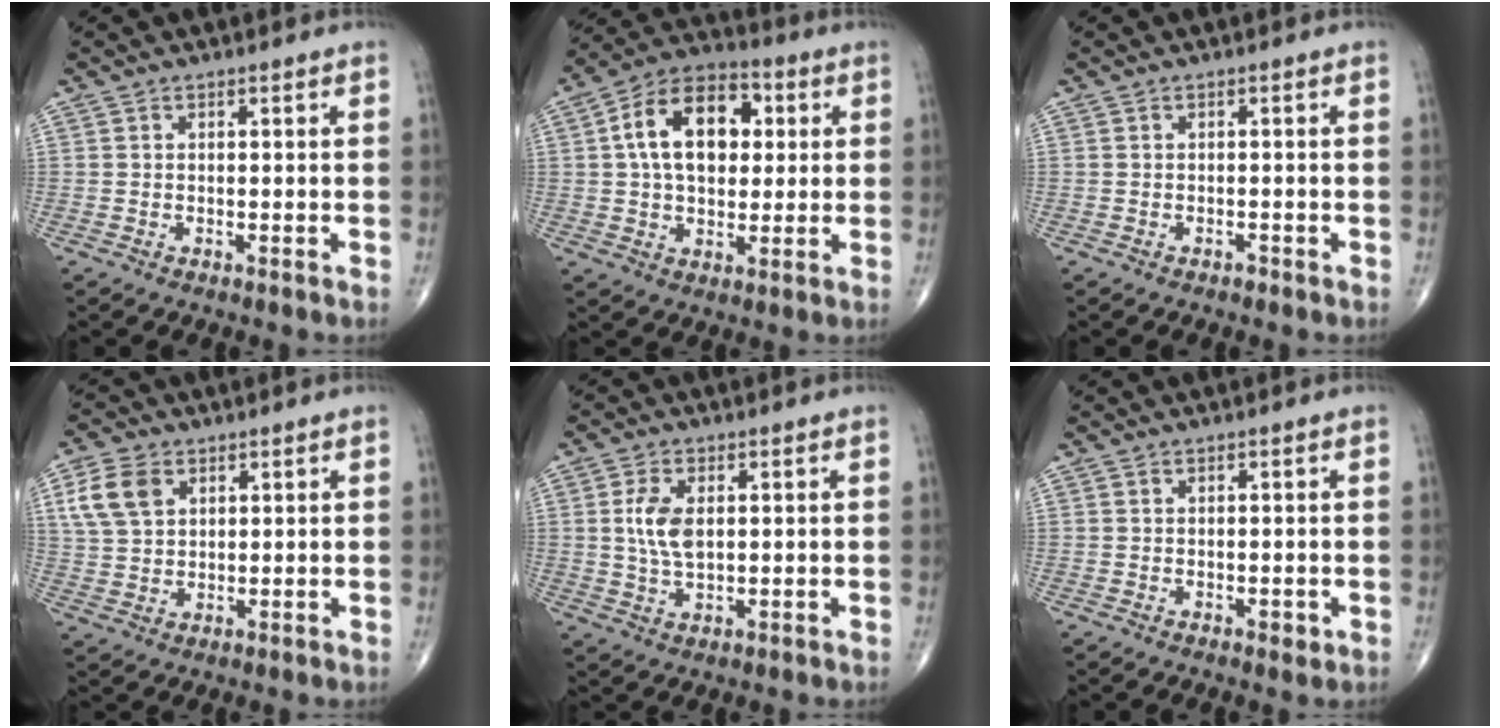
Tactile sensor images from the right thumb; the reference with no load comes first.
{"total": 15.7, "force": [3.1, 10.1, 11.6], "torque": [-0.164, 0.015, 0.043]}
{"total": 0.7, "force": [-0.5, 0.3, 0.2], "torque": [-0.003, 0.001, -0.011]}
{"total": 8.1, "force": [3.1, 5.6, 4.9], "torque": [-0.092, -0.002, 0.063]}
{"total": 6.4, "force": [1.0, 3.5, 5.2], "torque": [-0.102, -0.005, 0.020]}
{"total": 1.3, "force": [-0.3, 0.8, 1.0], "torque": [-0.007, -0.002, -0.003]}